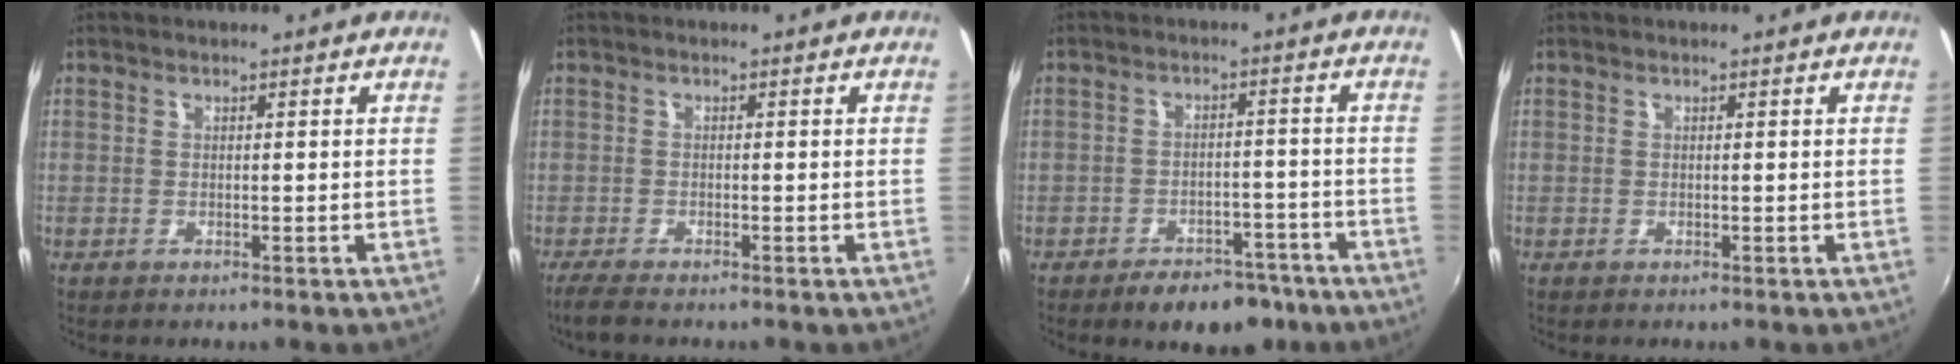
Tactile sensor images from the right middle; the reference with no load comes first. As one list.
[{"total": 2.9, "force": [-2.4, 0.2, 1.6], "torque": [-0.042, -0.010, -0.046]}, {"total": 8.7, "force": [-6.4, 4.7, 3.5], "torque": [-0.066, 0.025, -0.073]}, {"total": 0.0}]